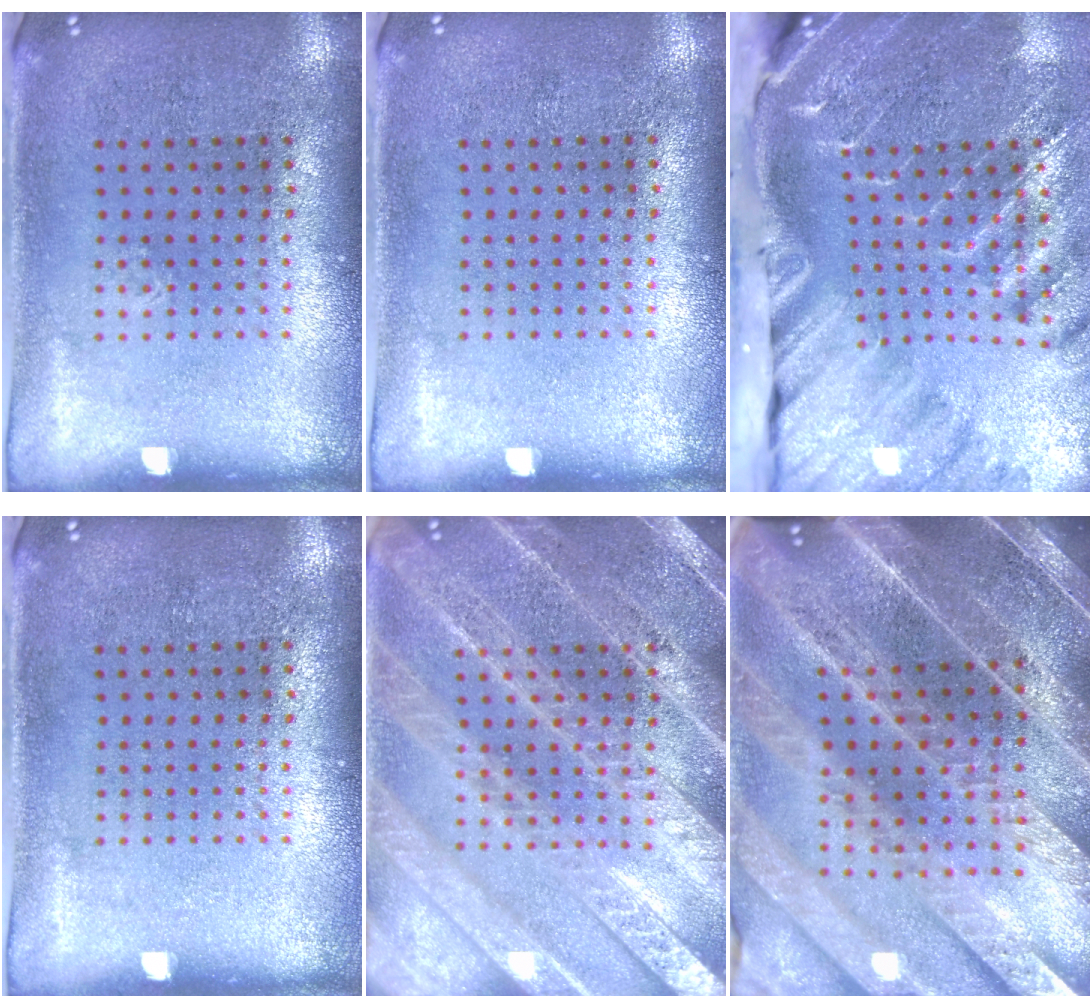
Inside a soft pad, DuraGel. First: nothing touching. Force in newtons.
{"total": 0.0}
{"total": 3.7, "press": 3.1, "slide": 1.9}
{"total": 0.0}
{"total": 5.9, "press": 5.9, "slide": 0.7}
{"total": 4.5, "press": 4.0, "slide": 2.0}